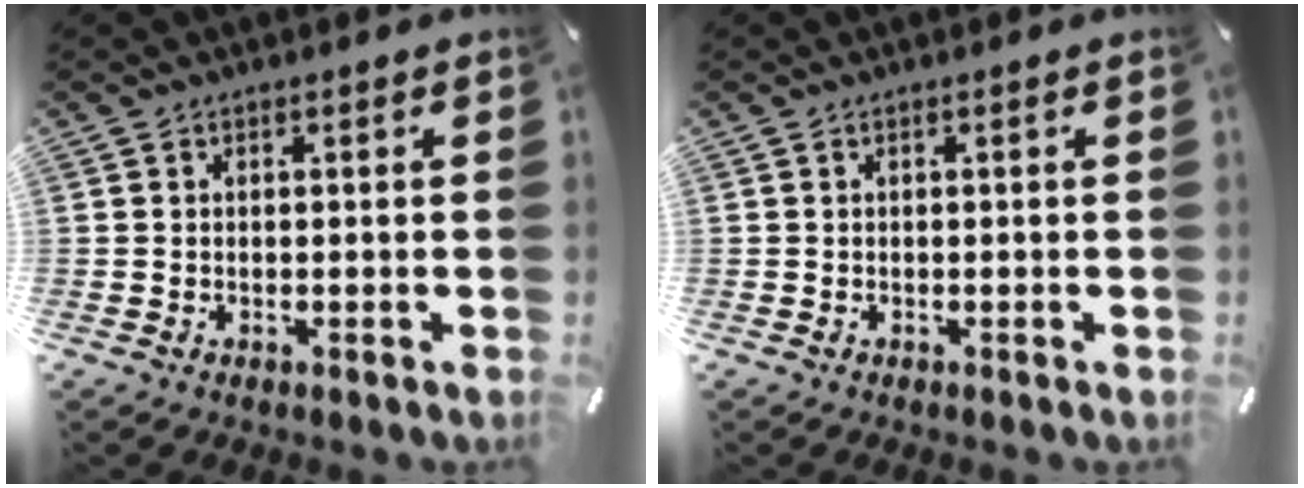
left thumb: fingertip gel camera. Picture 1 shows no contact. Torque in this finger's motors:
{"motor_torque": [0.00, 0.00, -0.01, -0.01, 0.00]}